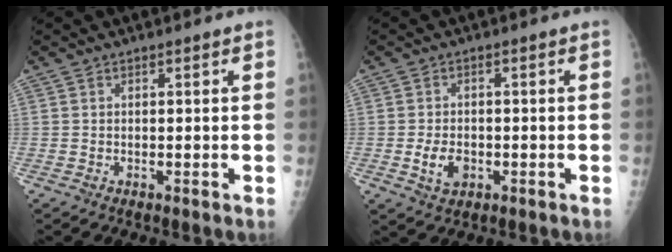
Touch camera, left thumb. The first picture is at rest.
{"total": 4.5, "force": [-1.2, 3.1, 3.0], "torque": [-0.047, 0.000, -0.015]}